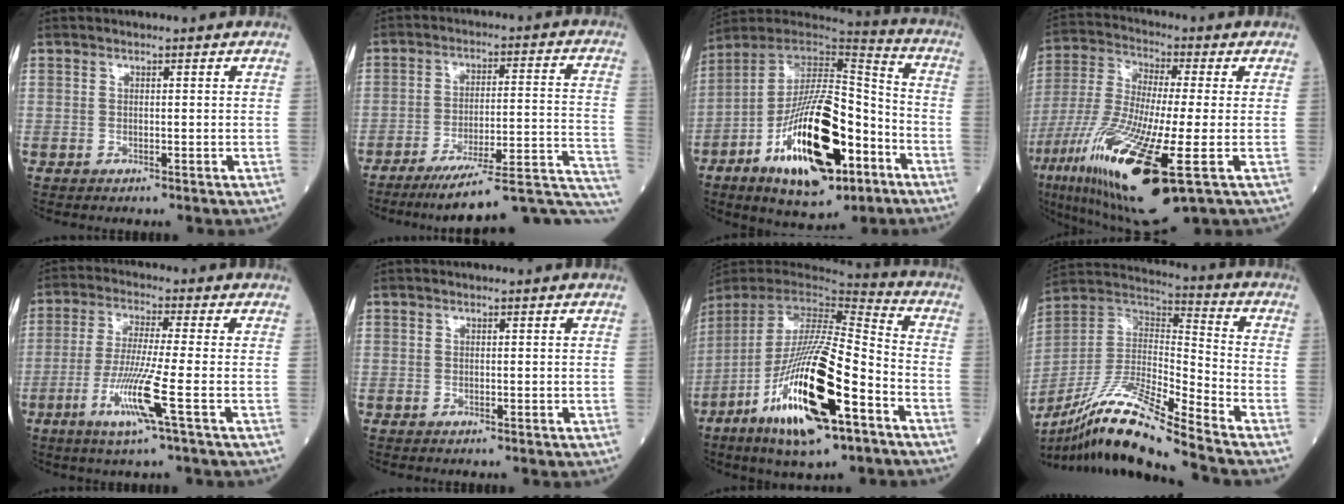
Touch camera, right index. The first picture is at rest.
{"total": 22.7, "force": [-19.9, 0.9, 10.8], "torque": [-0.066, 0.019, -0.273]}
{"total": 23.2, "force": [-10.2, 8.1, 19.3], "torque": [-0.341, -0.012, -0.163]}
{"total": 23.3, "force": [-8.2, 4.1, 21.4], "torque": [-0.456, -0.052, -0.144]}
{"total": 9.0, "force": [-3.5, -1.3, 8.2], "torque": [-0.162, -0.023, -0.074]}
{"total": 0.0}
{"total": 22.9, "force": [-10.8, 4.2, 19.7], "torque": [-0.381, -0.044, -0.195]}
{"total": 18.1, "force": [-13.9, 0.2, 11.5], "torque": [-0.243, -0.011, -0.261]}